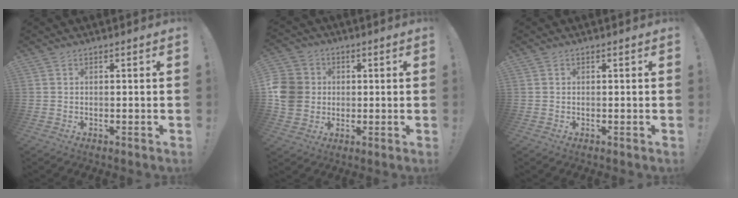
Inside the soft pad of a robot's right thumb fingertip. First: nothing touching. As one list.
[{"total": 10.9, "force": [-0.2, 9.9, 4.6], "torque": [-0.093, 0.010, 0.000]}, {"total": 0.0}]